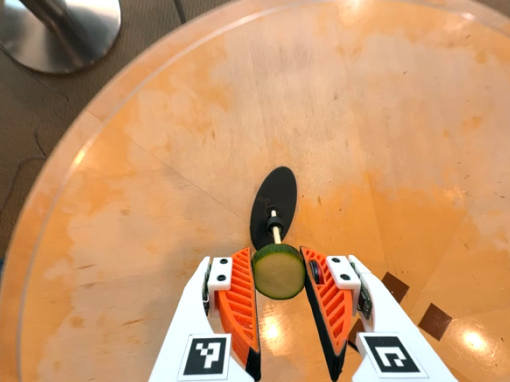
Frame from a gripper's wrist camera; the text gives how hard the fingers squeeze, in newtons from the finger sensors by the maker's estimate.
{"total": 7.7, "left": 7.5, "right": 7.8}